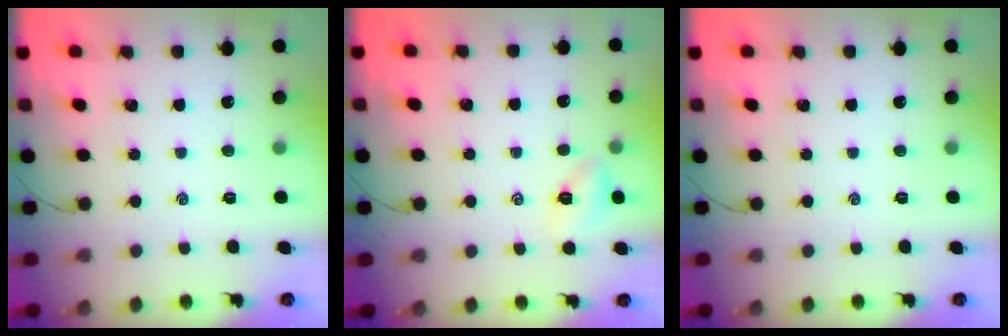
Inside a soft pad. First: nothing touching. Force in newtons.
{"total": 4.5, "press": 4.2, "slide": 1.4}
{"total": 0.0}